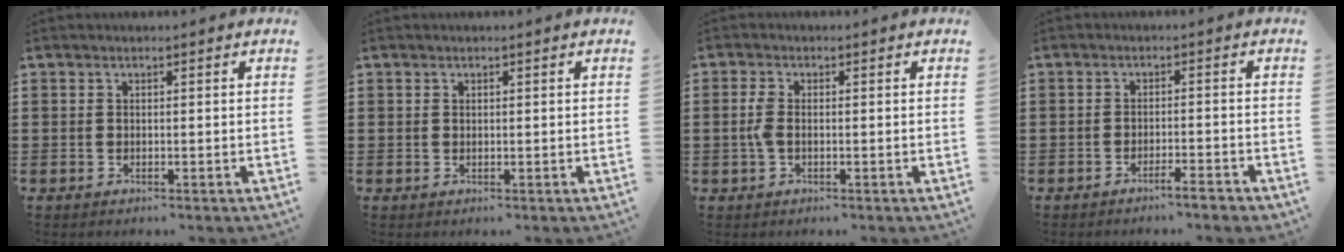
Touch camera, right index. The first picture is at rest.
{"total": 0.0}
{"total": 2.6, "force": [-0.4, 1.0, 2.3], "torque": [-0.058, -0.005, -0.012]}
{"total": 2.7, "force": [-2.5, -0.2, 1.1], "torque": [-0.017, -0.001, -0.048]}